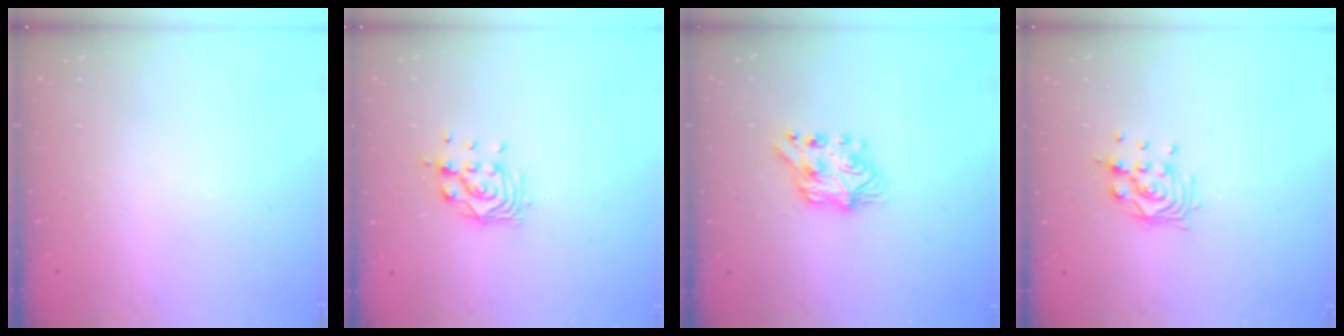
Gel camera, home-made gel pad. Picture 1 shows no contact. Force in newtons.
{"total": 9.3, "press": 9.3, "slide": 0.9}
{"total": 7.2, "press": 7.2, "slide": 0.1}
{"total": 9.6, "press": 9.5, "slide": 1.2}